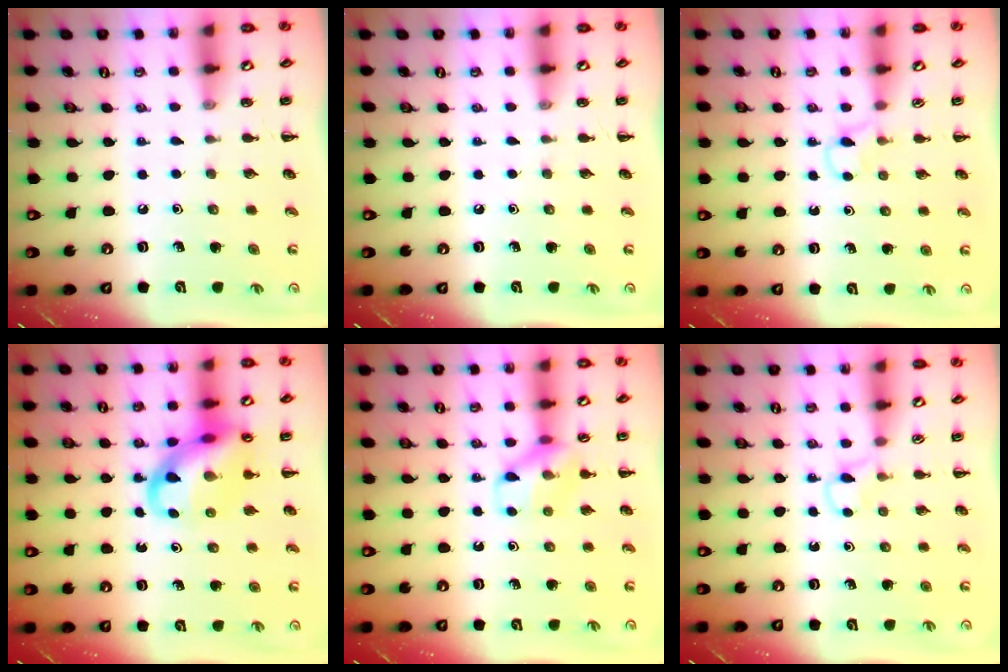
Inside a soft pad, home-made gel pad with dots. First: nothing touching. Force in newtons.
{"total": 0.0}
{"total": 3.2, "press": 3.0, "slide": 1.1}
{"total": 14.6, "press": 14.4, "slide": 2.8}
{"total": 11.3, "press": 11.2, "slide": 0.8}
{"total": 3.2, "press": 3.0, "slide": 1.1}